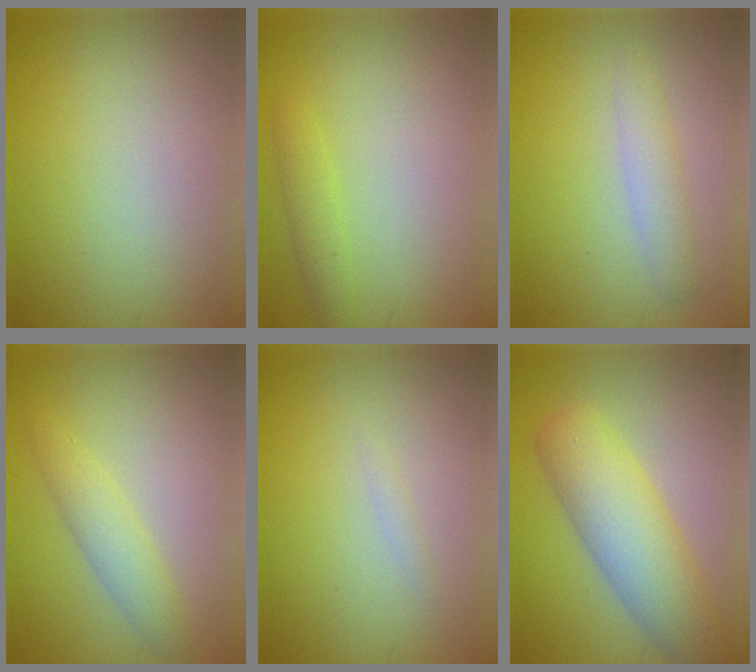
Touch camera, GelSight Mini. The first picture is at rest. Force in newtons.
{"total": 1.6, "press": 1.6, "slide": 0.0}
{"total": 2.0, "press": 2.0, "slide": 0.1}
{"total": 2.7, "press": 2.7, "slide": 0.1}
{"total": 0.5, "press": 0.5, "slide": 0.0}
{"total": 6.9, "press": 6.9, "slide": 0.2}